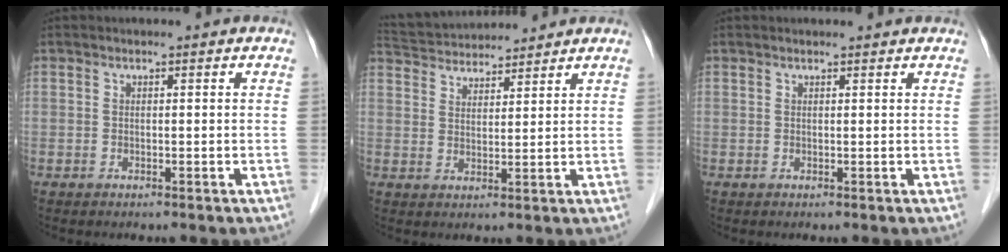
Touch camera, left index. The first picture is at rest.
{"total": 10.0, "force": [9.6, 1.5, 2.3], "torque": [-0.049, 0.034, 0.159]}
{"total": 2.1, "force": [2.1, 0.3, 0.5], "torque": [-0.013, 0.014, 0.023]}